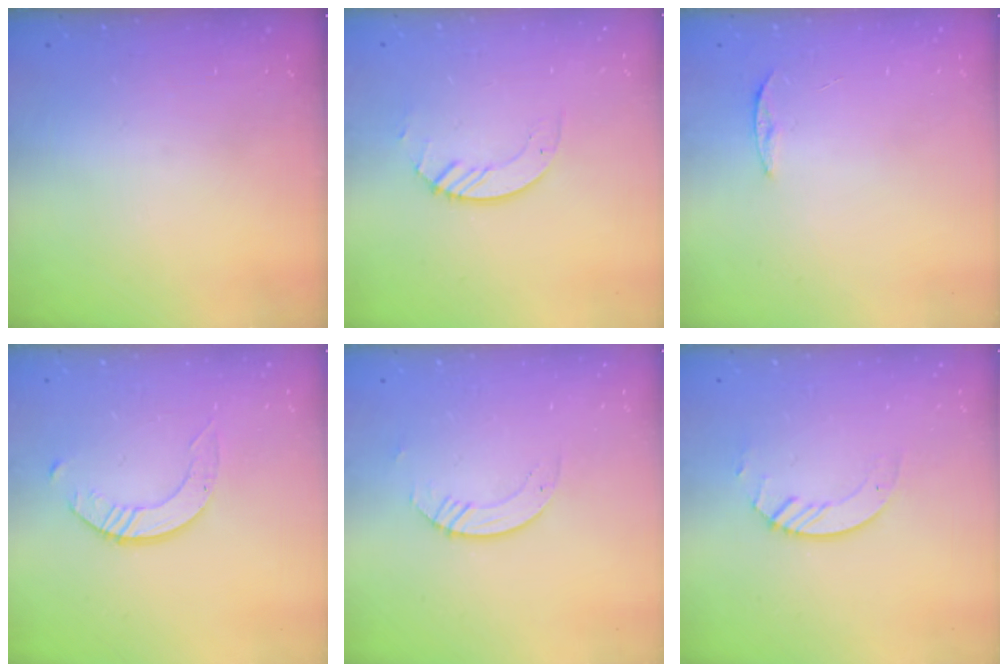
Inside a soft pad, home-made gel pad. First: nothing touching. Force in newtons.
{"total": 3.7, "press": 3.6, "slide": 0.4}
{"total": 3.7, "press": 3.7, "slide": 0.5}
{"total": 2.9, "press": 2.9, "slide": 0.2}
{"total": 2.6, "press": 2.6, "slide": 0.2}
{"total": 3.8, "press": 3.8, "slide": 0.4}